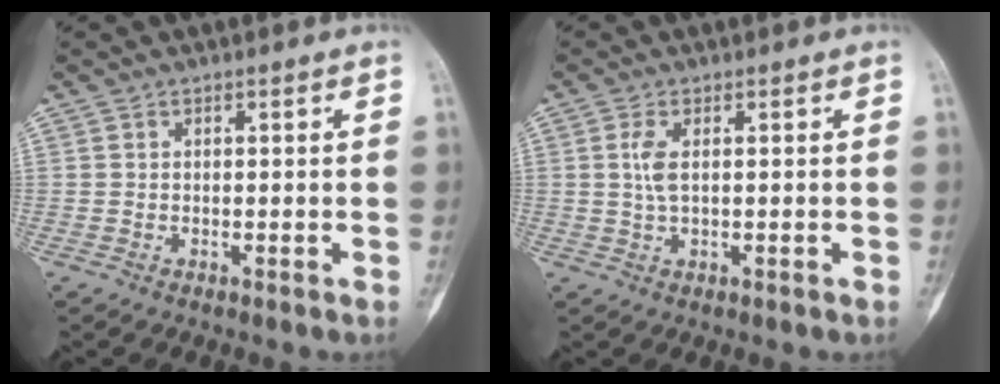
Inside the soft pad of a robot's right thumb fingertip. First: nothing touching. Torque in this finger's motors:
{"motor_torque": [0.74, 0.47, -0.11, -0.04, 0.09]}